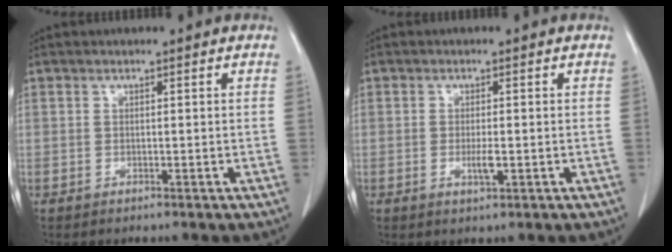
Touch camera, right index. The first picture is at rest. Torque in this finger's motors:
{"motor_torque": [0.70, -0.06, 0.20, 0.10]}